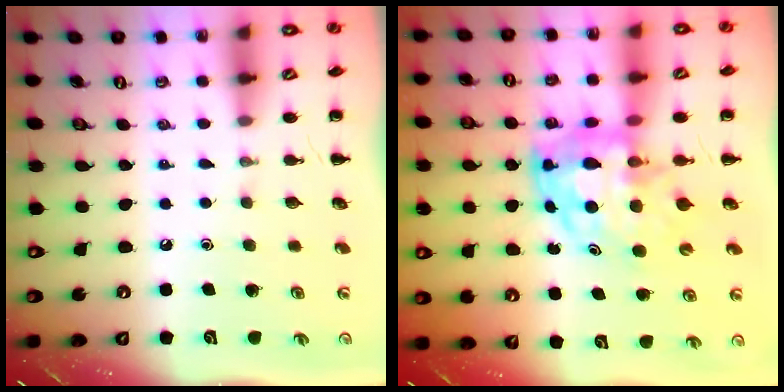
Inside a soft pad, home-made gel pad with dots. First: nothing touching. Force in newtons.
{"total": 8.0, "press": 7.8, "slide": 2.0}